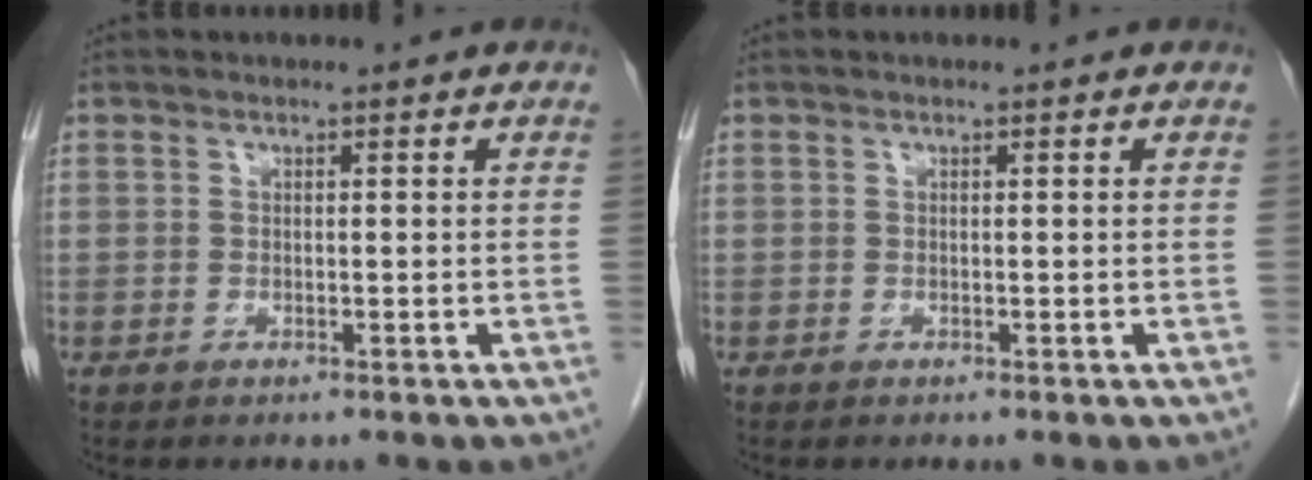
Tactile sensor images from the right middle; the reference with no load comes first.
{"total": 0.0}